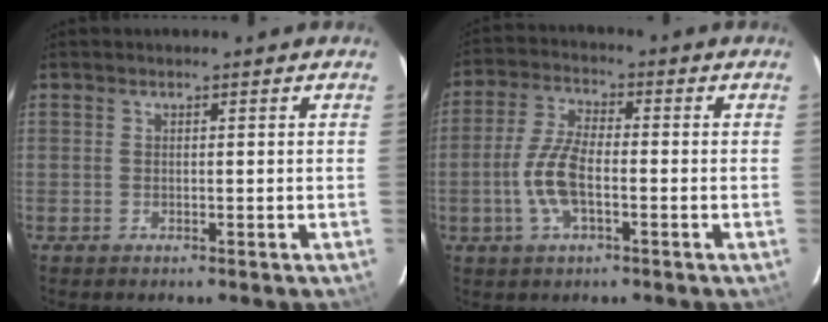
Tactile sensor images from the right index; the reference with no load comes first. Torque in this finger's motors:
{"motor_torque": [0.31, -0.09, 0.25, 0.06]}